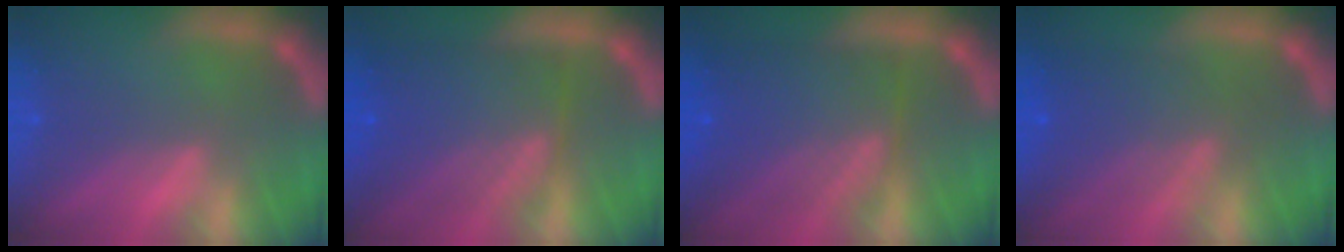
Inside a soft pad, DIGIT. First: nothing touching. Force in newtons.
{"total": 9.0}
{"total": 9.0}
{"total": 6.6}